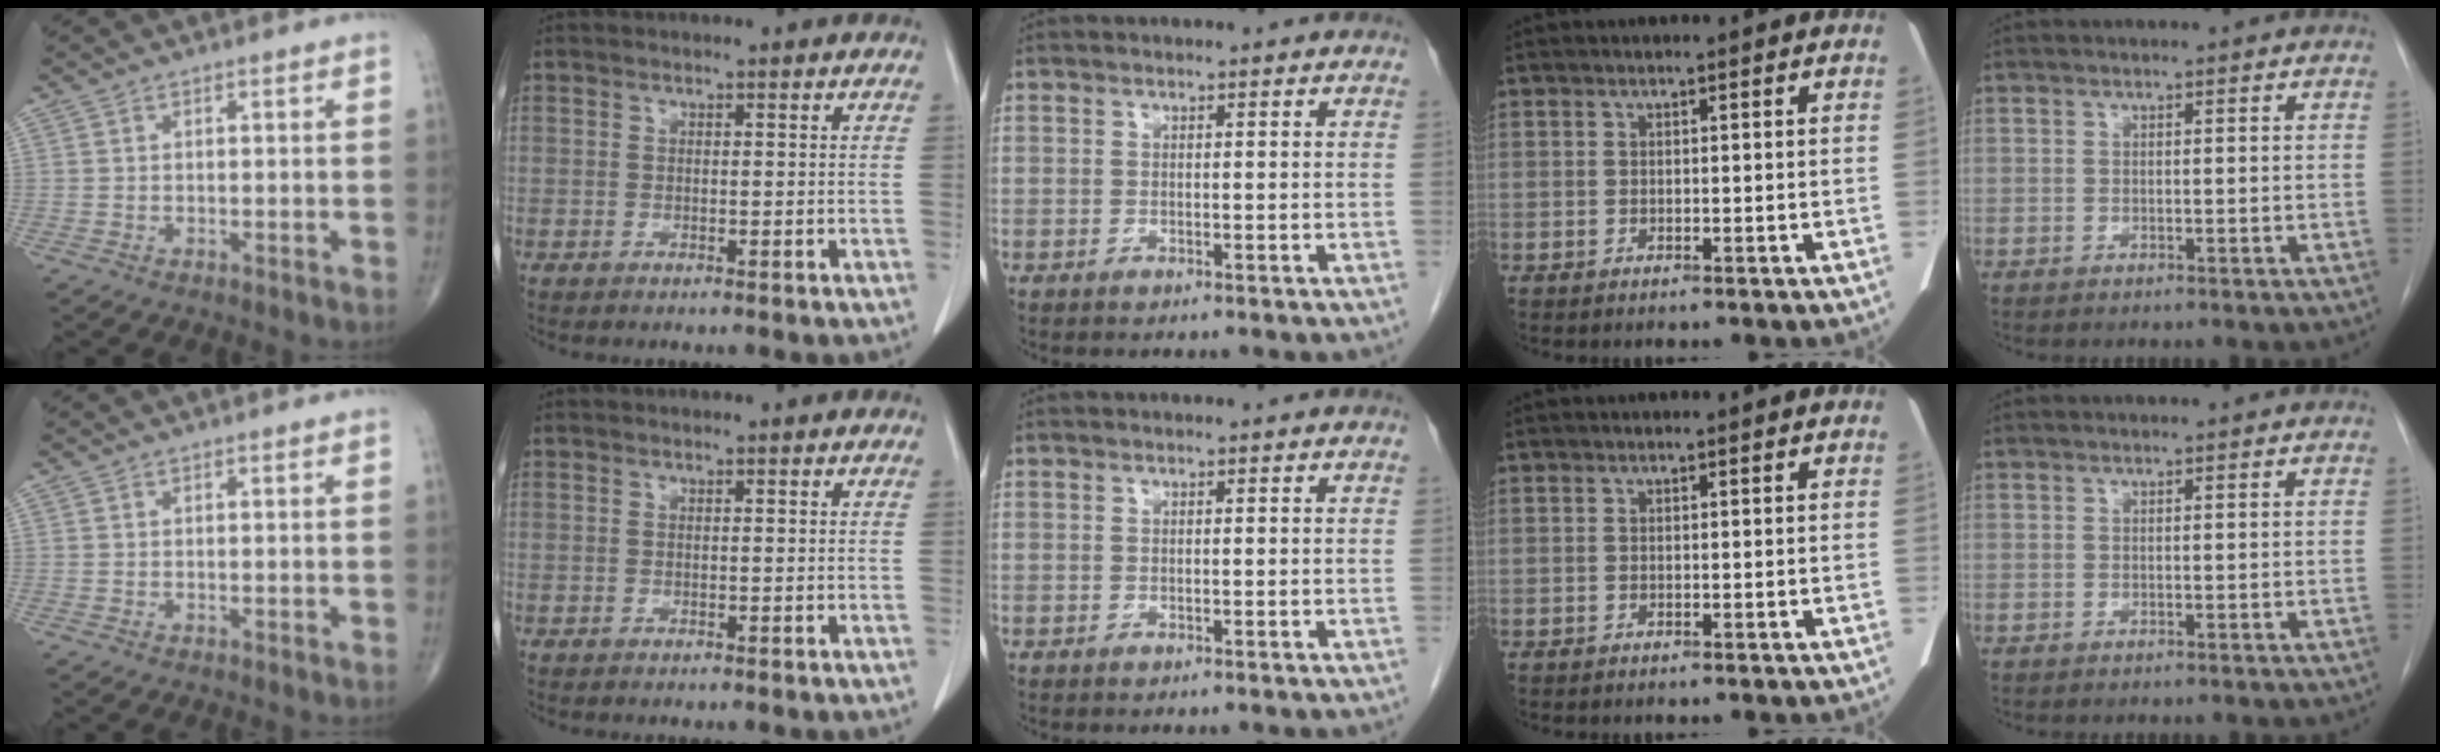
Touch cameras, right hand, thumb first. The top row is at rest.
{}